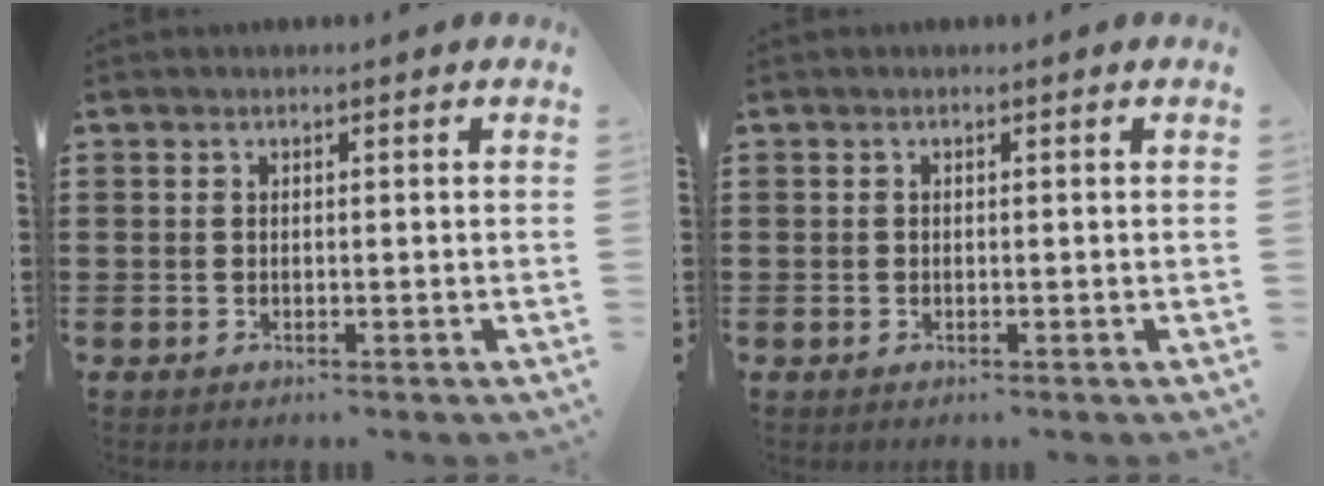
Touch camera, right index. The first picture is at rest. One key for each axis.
{"total": 0.0}